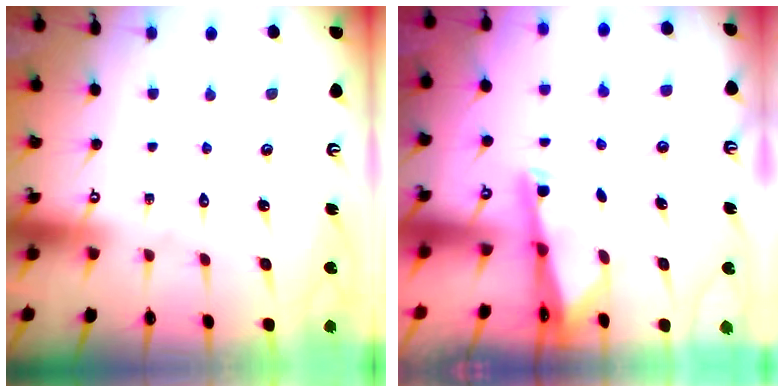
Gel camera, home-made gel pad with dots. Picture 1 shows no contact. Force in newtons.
{"total": 1.8, "press": 1.8, "slide": 0.4}